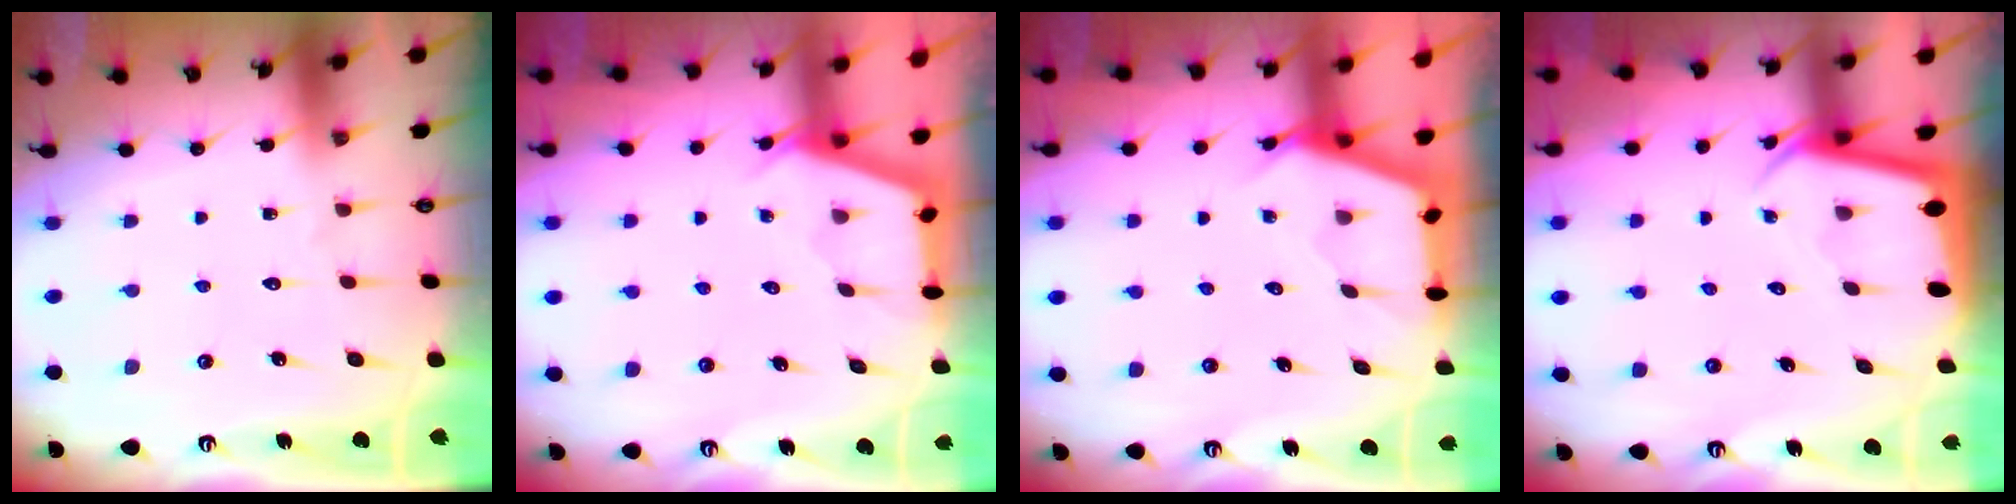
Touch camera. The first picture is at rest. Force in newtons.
{"total": 2.7, "press": 2.7, "slide": 0.3}
{"total": 2.6, "press": 2.6, "slide": 0.3}
{"total": 2.4, "press": 2.4, "slide": 0.1}